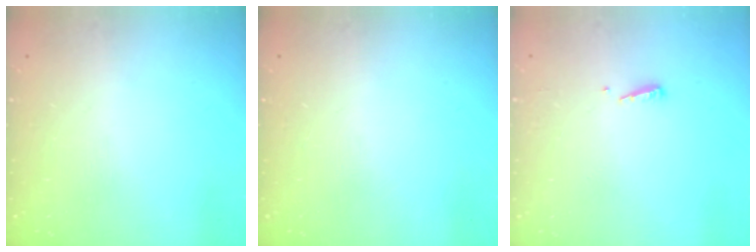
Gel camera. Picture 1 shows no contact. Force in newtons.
{"total": 0.0}
{"total": 3.7, "press": 3.6, "slide": 0.6}